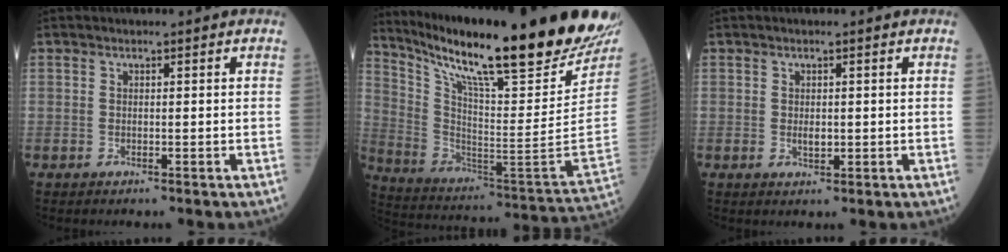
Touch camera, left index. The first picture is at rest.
{"total": 29.8, "force": [24.3, 1.5, 17.2], "torque": [-0.304, -0.081, 0.364]}
{"total": 1.6, "force": [0.1, 0.8, 1.4], "torque": [-0.024, -0.003, 0.004]}